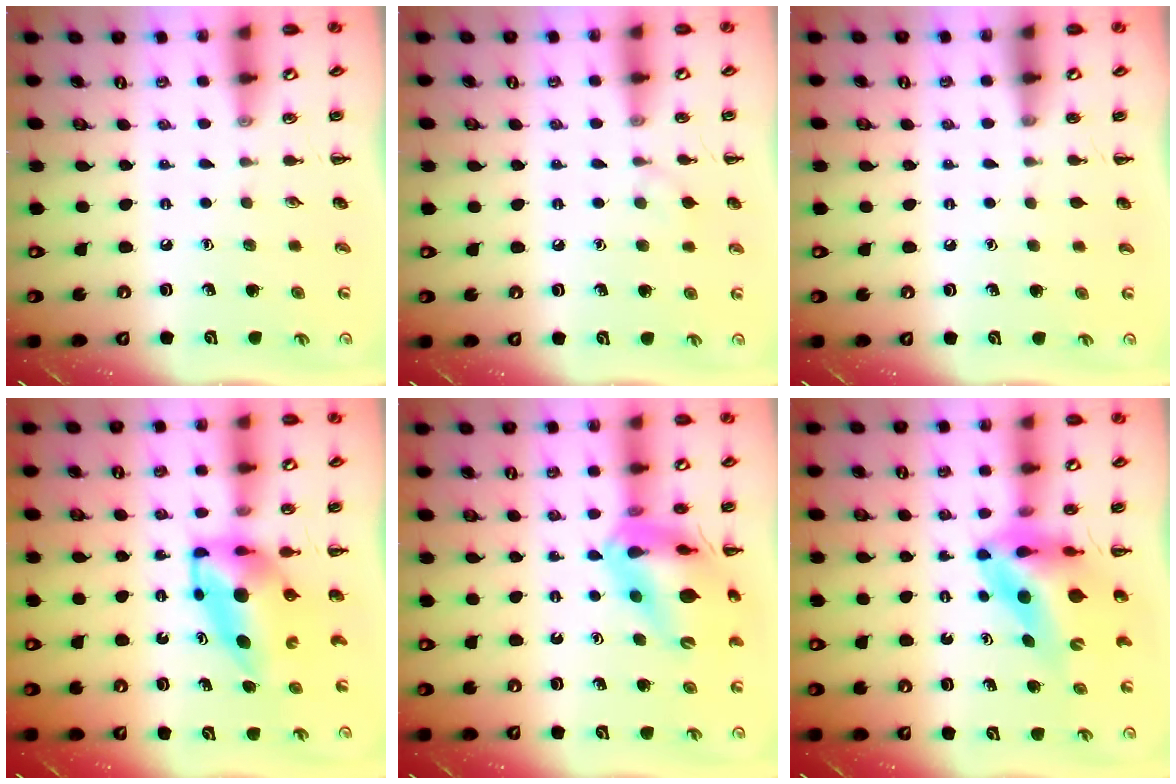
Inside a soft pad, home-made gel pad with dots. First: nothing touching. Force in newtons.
{"total": 5.1, "press": 4.7, "slide": 2.0}
{"total": 0.0}
{"total": 7.1, "press": 6.9, "slide": 1.8}
{"total": 17.4, "press": 17.1, "slide": 3.1}
{"total": 11.4, "press": 10.9, "slide": 3.5}